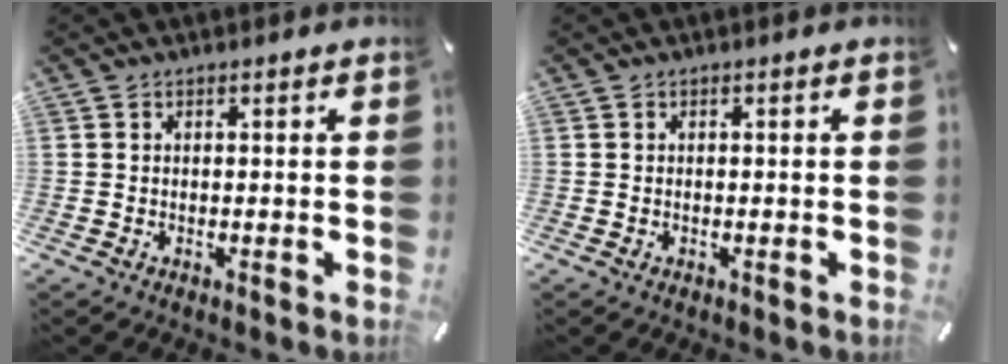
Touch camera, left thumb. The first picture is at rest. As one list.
[{"total": 0.0}]